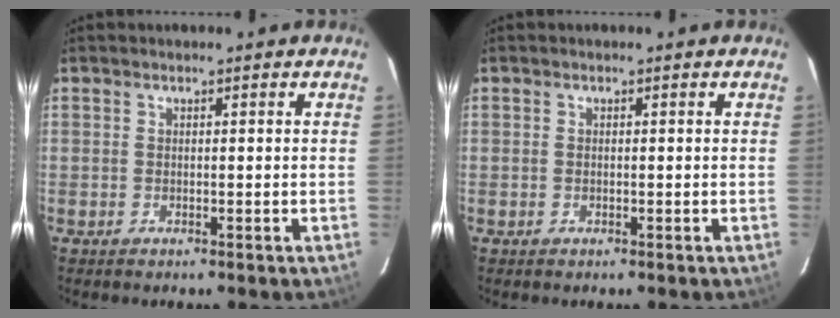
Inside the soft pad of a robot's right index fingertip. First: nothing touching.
{"total": 0.0}